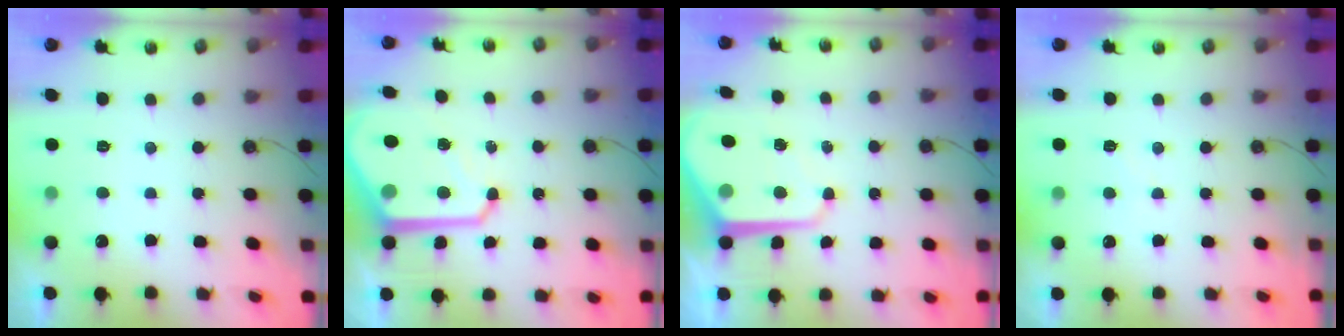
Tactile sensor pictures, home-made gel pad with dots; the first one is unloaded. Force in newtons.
{"total": 14.3, "press": 14.2, "slide": 1.2}
{"total": 9.7, "press": 9.7, "slide": 0.7}
{"total": 3.4, "press": 3.3, "slide": 0.5}